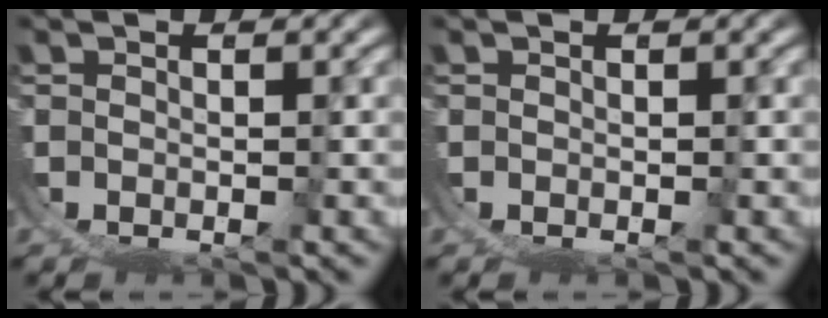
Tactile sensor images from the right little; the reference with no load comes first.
{"total": 0.0}